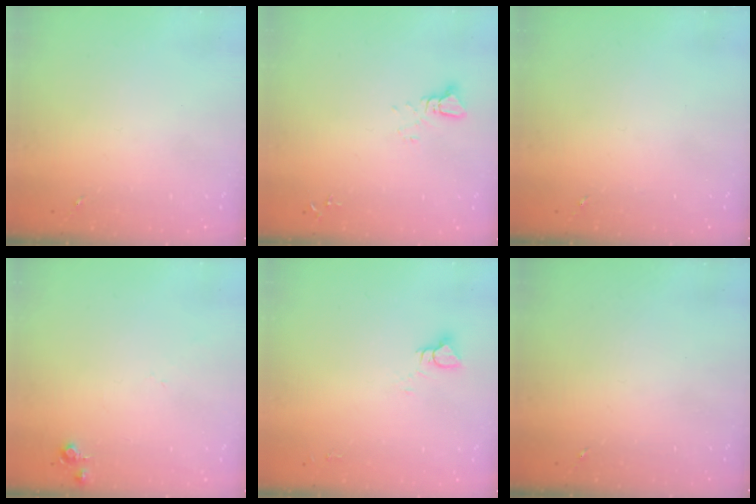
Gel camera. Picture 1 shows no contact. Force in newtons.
{"total": 2.5, "press": 2.5, "slide": 0.1}
{"total": 0.0}
{"total": 4.2, "press": 4.2, "slide": 0.6}
{"total": 4.3, "press": 4.3, "slide": 0.4}
{"total": 0.0}